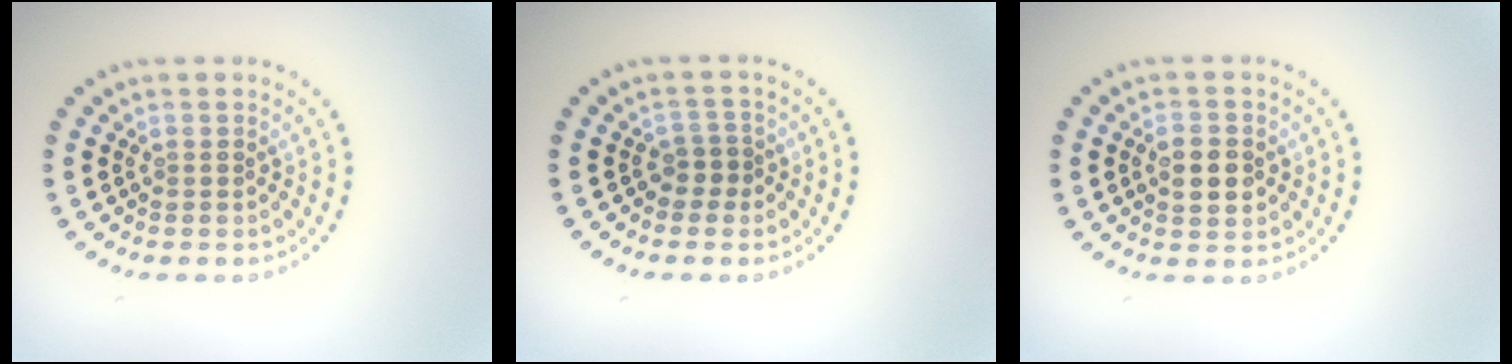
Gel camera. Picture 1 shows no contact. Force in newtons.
{"total": 1.7, "press": 1.3, "slide": 1.1}
{"total": 2.9, "press": 2.9, "slide": 0.0}